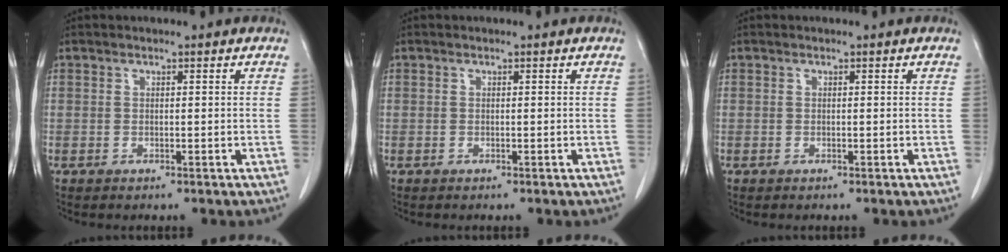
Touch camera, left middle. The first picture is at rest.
{"total": 0.0}
{"total": 0.0}